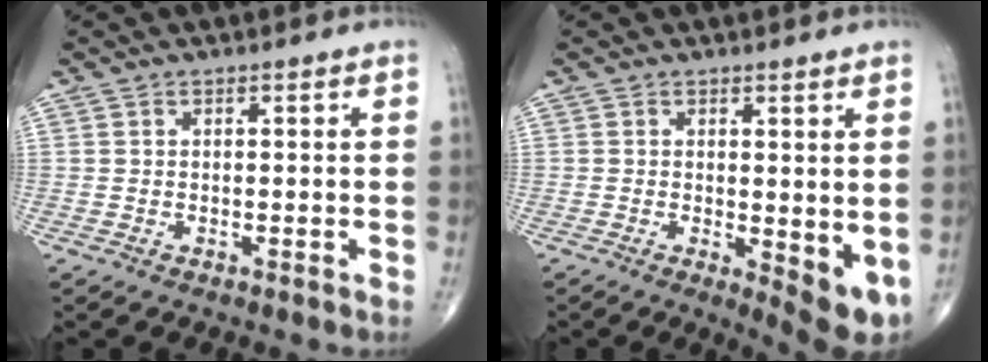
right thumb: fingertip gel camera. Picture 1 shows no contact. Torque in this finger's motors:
{"motor_torque": [0.32, 0.44, 0.05, -0.29, 0.08]}